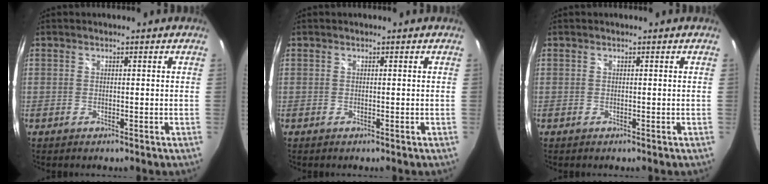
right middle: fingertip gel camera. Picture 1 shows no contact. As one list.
[{"total": 0.0}, {"total": 0.0}]